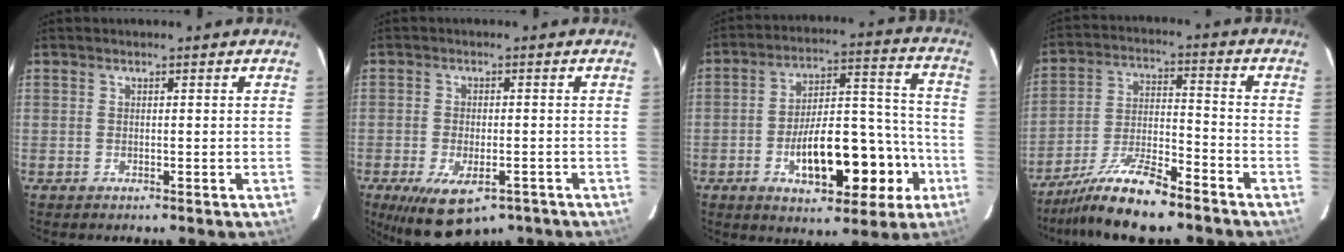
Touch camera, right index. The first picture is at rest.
{"total": 10.5, "force": [-6.5, 4.7, 6.8], "torque": [-0.120, -0.015, -0.095]}
{"total": 16.9, "force": [-5.9, 6.4, 14.4], "torque": [-0.220, 0.032, -0.080]}
{"total": 11.2, "force": [-9.0, 1.3, 6.5], "torque": [-0.121, -0.008, -0.163]}